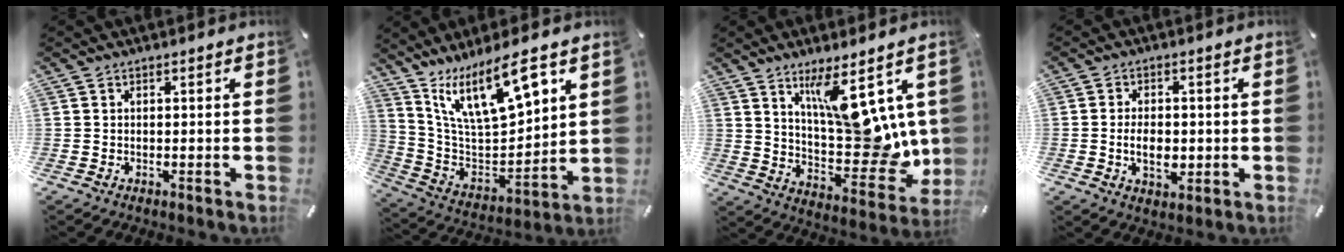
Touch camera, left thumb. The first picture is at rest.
{"total": 18.2, "force": [11.9, 7.2, 11.8], "torque": [-0.210, -0.067, 0.207]}
{"total": 16.3, "force": [6.8, 6.8, 13.2], "torque": [-0.187, -0.066, 0.126]}
{"total": 6.2, "force": [-0.8, 4.0, 4.7], "torque": [-0.079, -0.004, -0.018]}